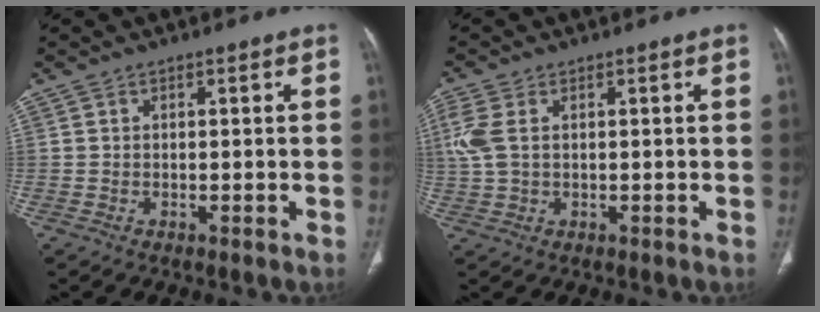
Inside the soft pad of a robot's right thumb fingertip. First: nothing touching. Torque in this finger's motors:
{"motor_torque": [-0.13, -0.08, 0.48, 0.73, 0.25]}